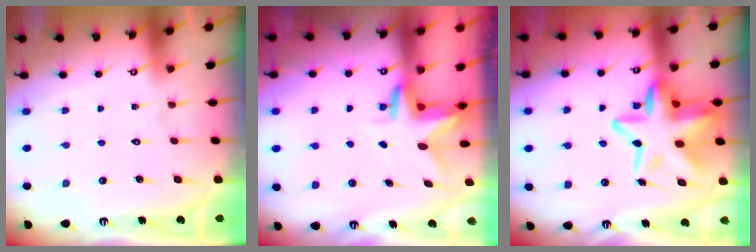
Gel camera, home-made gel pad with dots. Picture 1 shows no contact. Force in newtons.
{"total": 3.0, "press": 3.0, "slide": 0.2}
{"total": 18.3, "press": 18.2, "slide": 1.9}